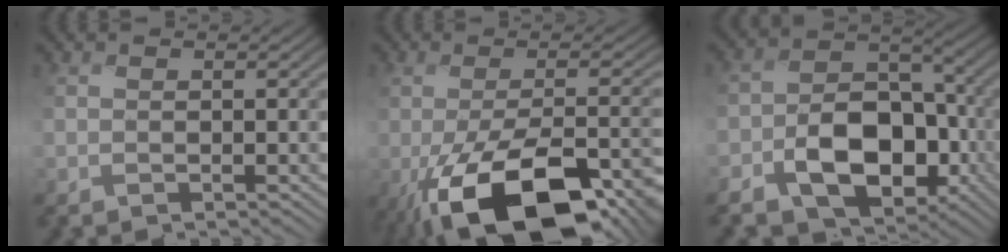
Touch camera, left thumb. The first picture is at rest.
{"total": 17.9, "force": [-8.1, 7.4, 14.2], "torque": [-0.239, -0.029, -0.117]}
{"total": 13.3, "force": [-5.4, 9.1, 8.1], "torque": [-0.135, -0.017, -0.097]}